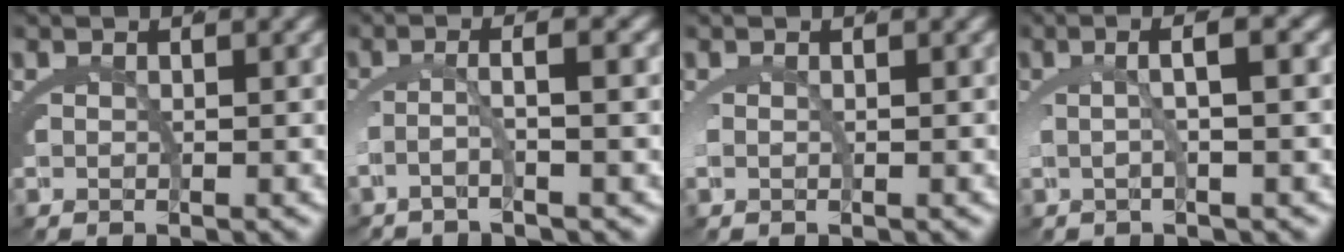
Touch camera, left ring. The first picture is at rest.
{"total": 2.7, "force": [-1.0, -0.2, 2.5], "torque": [-0.055, -0.003, -0.015]}
{"total": 0.5, "force": [-0.1, 0.1, 0.5], "torque": [-0.023, -0.005, 0.003]}
{"total": 3.3, "force": [0.4, 0.0, 3.2], "torque": [-0.054, 0.012, 0.004]}